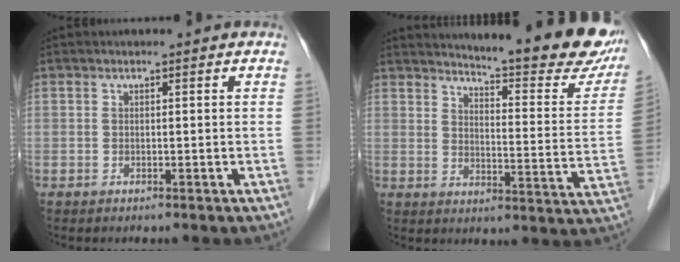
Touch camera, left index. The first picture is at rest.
{"total": 20.1, "force": [18.0, 2.1, 8.7], "torque": [-0.112, -0.081, 0.212]}